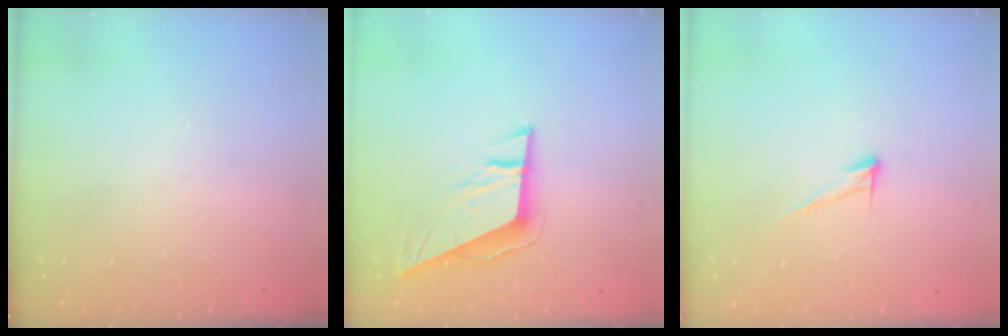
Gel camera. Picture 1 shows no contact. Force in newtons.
{"total": 9.6, "press": 9.5, "slide": 1.0}
{"total": 6.6, "press": 6.6, "slide": 0.3}